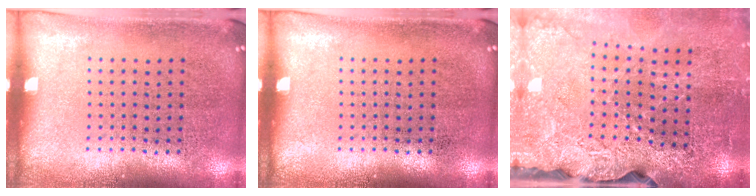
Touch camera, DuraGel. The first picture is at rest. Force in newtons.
{"total": 0.0}
{"total": 3.4, "press": 3.0, "slide": 1.4}